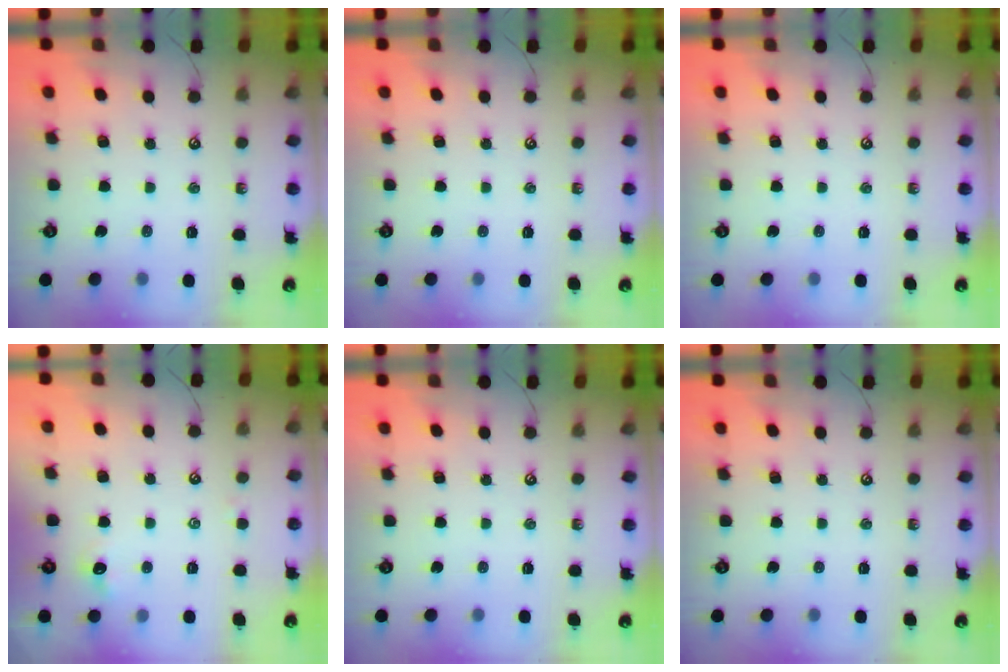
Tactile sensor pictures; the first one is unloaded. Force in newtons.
{"total": 0.0}
{"total": 0.0}
{"total": 0.9, "press": 0.6, "slide": 0.6}
{"total": 0.0}
{"total": 0.0}